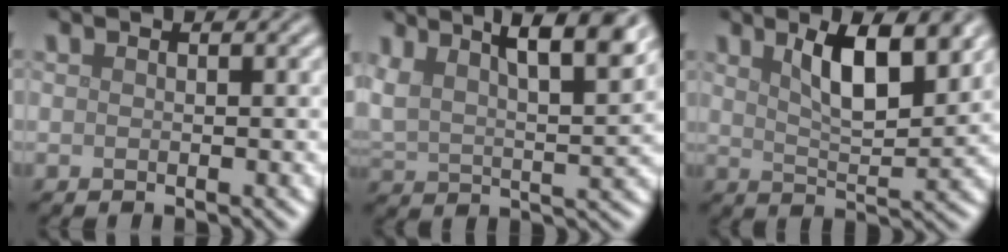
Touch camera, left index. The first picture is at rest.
{"total": 9.5, "force": [6.1, 3.1, 6.7], "torque": [-0.108, 0.015, 0.084]}
{"total": 6.5, "force": [3.1, 2.0, 5.3], "torque": [-0.089, -0.001, 0.051]}